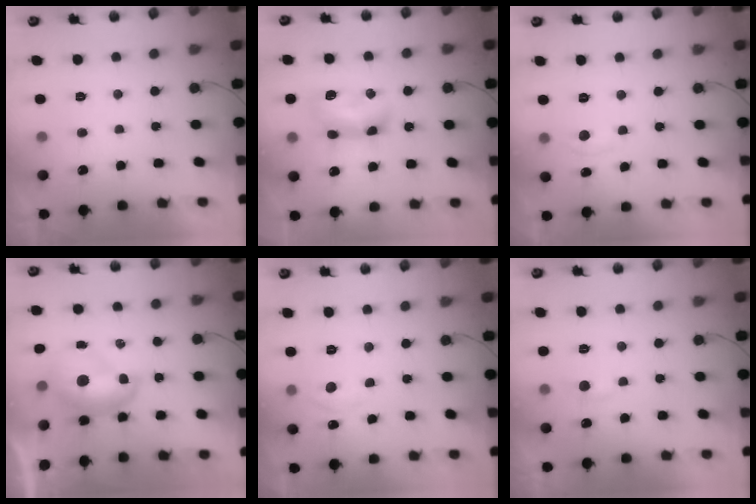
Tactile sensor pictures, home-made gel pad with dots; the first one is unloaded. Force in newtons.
{"total": 10.5, "press": 10.5, "slide": 0.5}
{"total": 3.1, "press": 3.1, "slide": 0.5}
{"total": 9.1, "press": 9.1, "slide": 0.6}
{"total": 5.2, "press": 5.1, "slide": 0.7}
{"total": 3.6, "press": 3.6, "slide": 0.5}